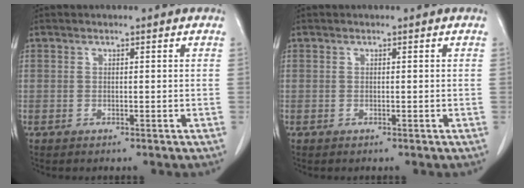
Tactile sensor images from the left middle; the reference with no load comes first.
{"total": 0.0}